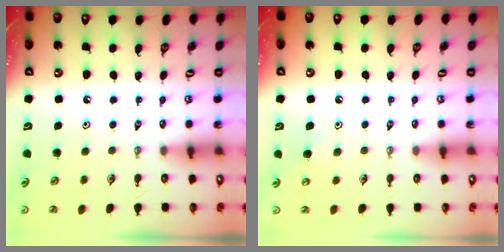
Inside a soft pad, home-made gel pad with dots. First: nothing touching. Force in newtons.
{"total": 4.3, "press": 4.2, "slide": 0.9}